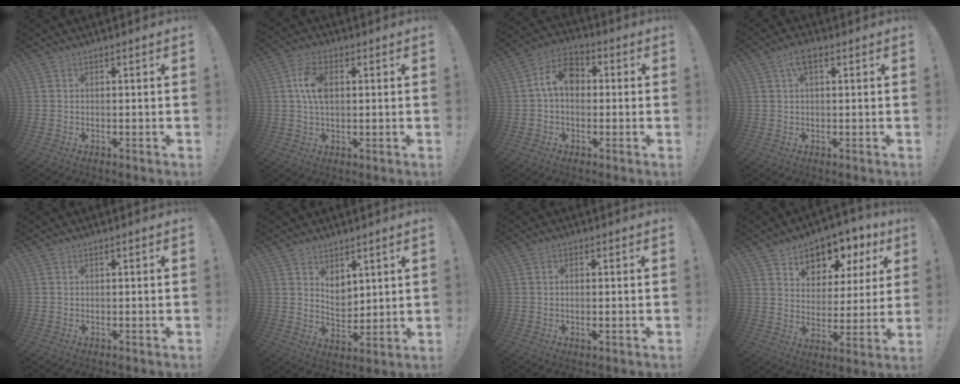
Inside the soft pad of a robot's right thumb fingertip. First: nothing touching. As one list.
[{"total": 8.2, "force": [1.4, 5.1, 6.3], "torque": [-0.122, 0.004, 0.025]}, {"total": 9.6, "force": [1.1, 6.4, 7.0], "torque": [-0.125, 0.018, 0.023]}, {"total": 4.2, "force": [1.6, 1.9, 3.3], "torque": [-0.062, 0.005, 0.028]}, {"total": 0.0}, {"total": 6.4, "force": [4.0, 4.6, 2.2], "torque": [-0.030, -0.035, 0.078]}, {"total": 1.8, "force": [-0.1, 0.7, 1.6], "torque": [-0.026, 0.001, -0.002]}, {"total": 9.1, "force": [6.4, 5.8, 3.0], "torque": [-0.039, -0.056, 0.113]}]